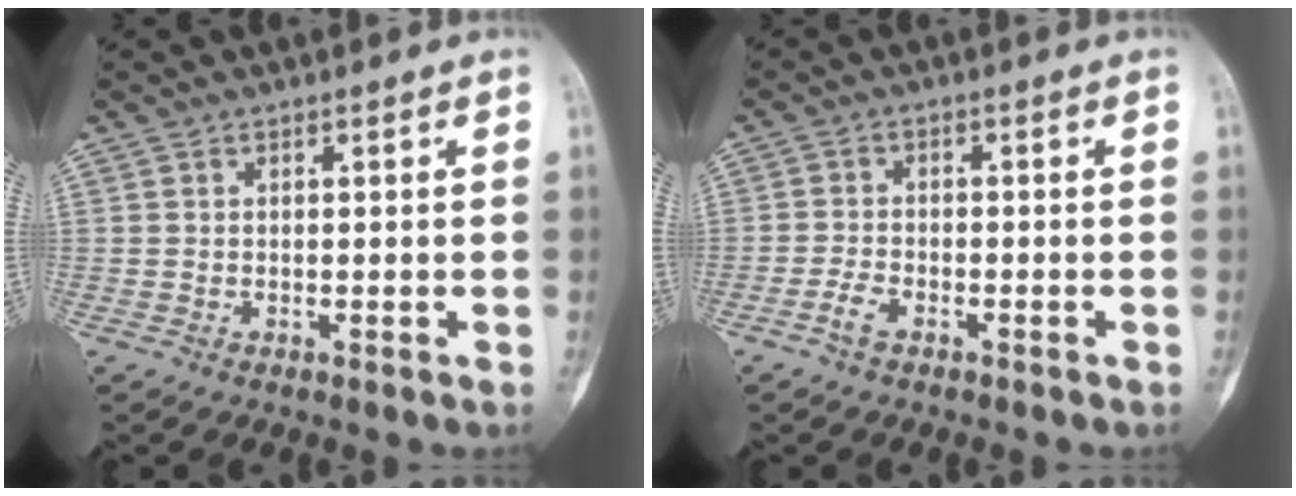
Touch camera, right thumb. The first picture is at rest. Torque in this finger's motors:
{"motor_torque": [-0.22, 0.28, -0.05, 0.26, 0.02]}